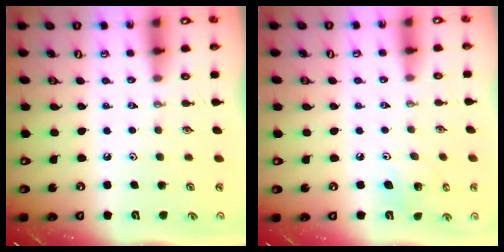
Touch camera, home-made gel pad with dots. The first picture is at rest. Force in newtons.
{"total": 6.2, "press": 6.0, "slide": 1.4}